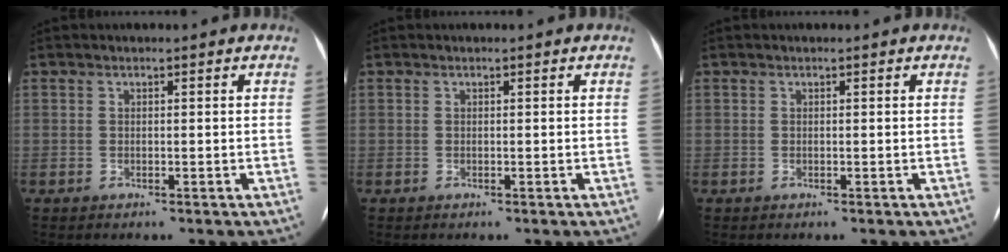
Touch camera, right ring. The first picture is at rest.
{"total": 0.0}
{"total": 0.0}